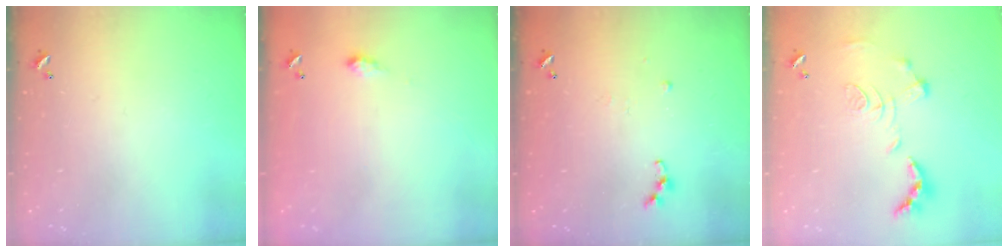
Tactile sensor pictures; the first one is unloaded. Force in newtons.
{"total": 2.0, "press": 2.0, "slide": 0.3}
{"total": 7.2, "press": 7.1, "slide": 0.7}
{"total": 1.2, "press": 0.4, "slide": 1.1}